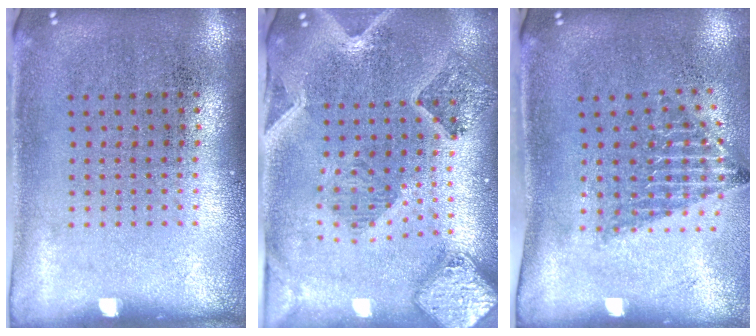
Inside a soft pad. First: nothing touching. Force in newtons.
{"total": 1.8, "press": 1.7, "slide": 0.5}
{"total": 1.5, "press": 1.1, "slide": 1.0}